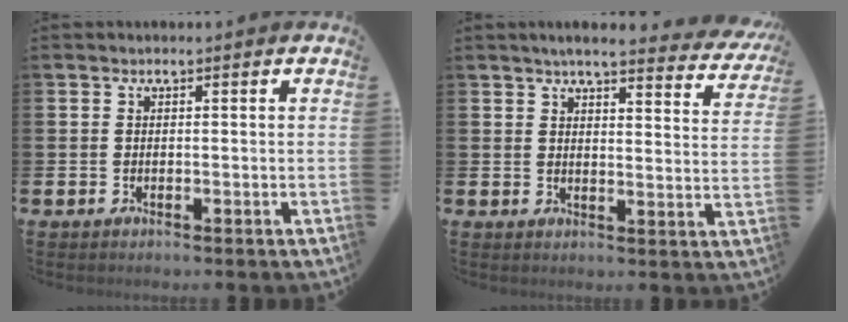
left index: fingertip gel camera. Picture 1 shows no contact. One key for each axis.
{"total": 4.4, "fx": 4.1, "fy": 0.2, "fz": 1.7, "tx": -0.039, "ty": -0.027, "tz": 0.066}